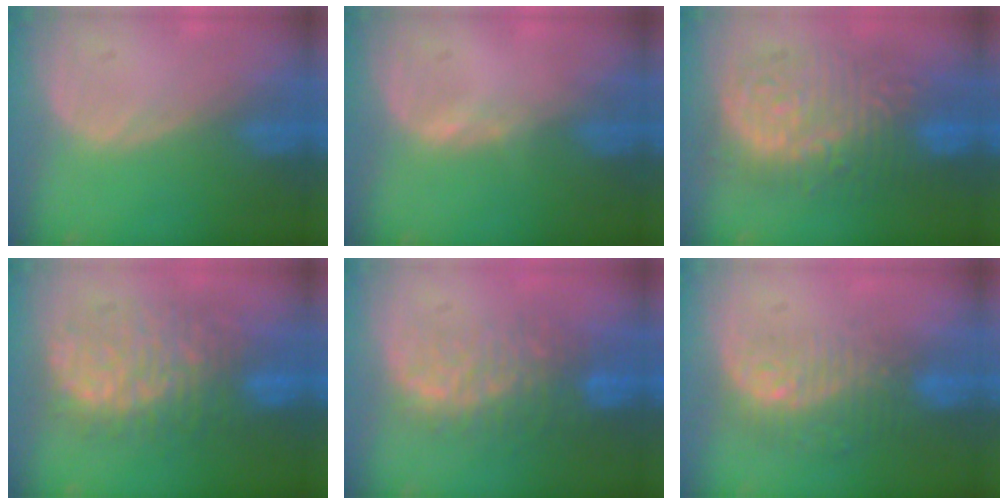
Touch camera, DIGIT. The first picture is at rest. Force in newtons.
{"total": 0.6, "press": 0.5, "slide": 0.4}
{"total": 12.7, "press": 12.7, "slide": 1.3}
{"total": 11.6, "press": 11.5, "slide": 1.4}
{"total": 10.0, "press": 8.6, "slide": 5.2}
{"total": 9.9, "press": 8.2, "slide": 5.5}